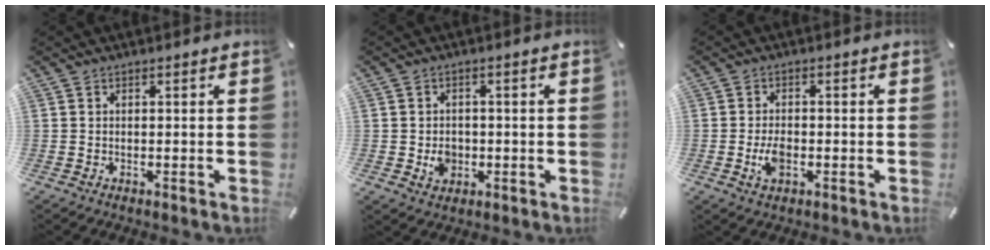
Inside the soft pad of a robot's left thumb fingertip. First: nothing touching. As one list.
[{"total": 4.6, "force": [-0.7, 4.1, 2.1], "torque": [-0.021, 0.000, -0.012]}, {"total": 4.4, "force": [-1.2, 2.6, 3.4], "torque": [-0.079, -0.001, -0.023]}]